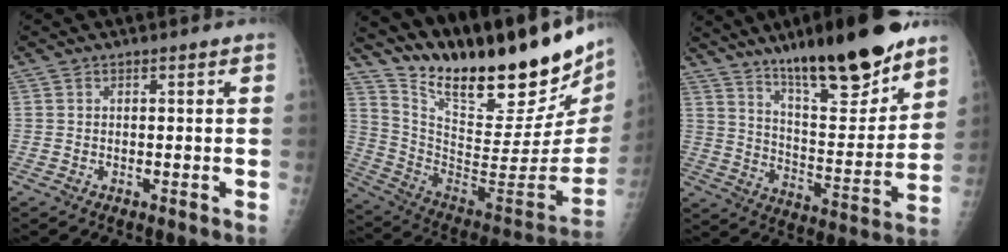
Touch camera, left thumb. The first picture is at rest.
{"total": 33.1, "force": [23.8, 8.9, 21.2], "torque": [-0.311, -0.115, 0.365]}
{"total": 22.4, "force": [16.2, 5.1, 14.6], "torque": [-0.196, -0.092, 0.263]}